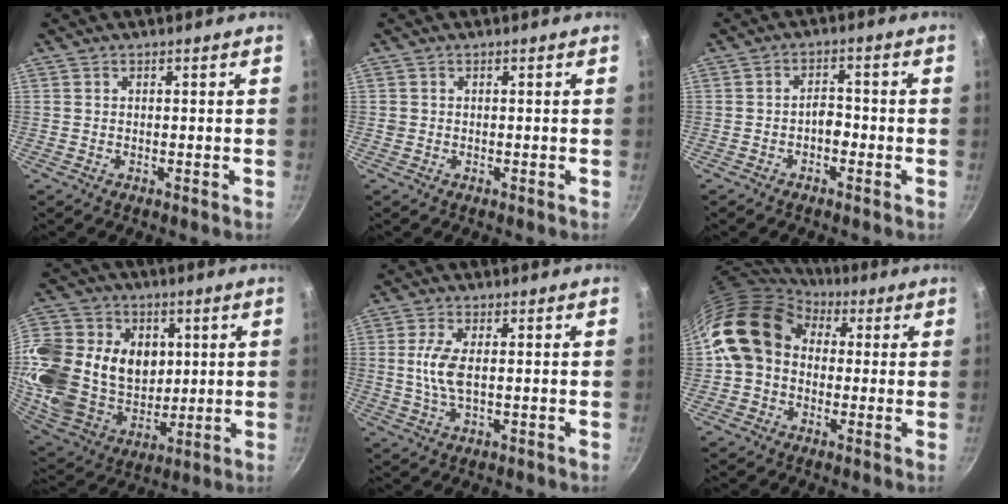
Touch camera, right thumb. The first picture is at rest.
{"total": 0.7, "force": [-0.1, 0.6, 0.1], "torque": [-0.002, 0.002, 0.000]}
{"total": 3.0, "force": [-1.4, 1.8, 2.0], "torque": [-0.018, 0.021, -0.024]}
{"total": 29.9, "force": [5.6, 23.3, 17.9], "torque": [-0.377, 0.007, 0.112]}
{"total": 5.9, "force": [0.3, 2.3, 5.4], "torque": [-0.124, 0.002, 0.004]}
{"total": 15.4, "force": [2.3, 12.1, 9.2], "torque": [-0.145, 0.031, 0.026]}